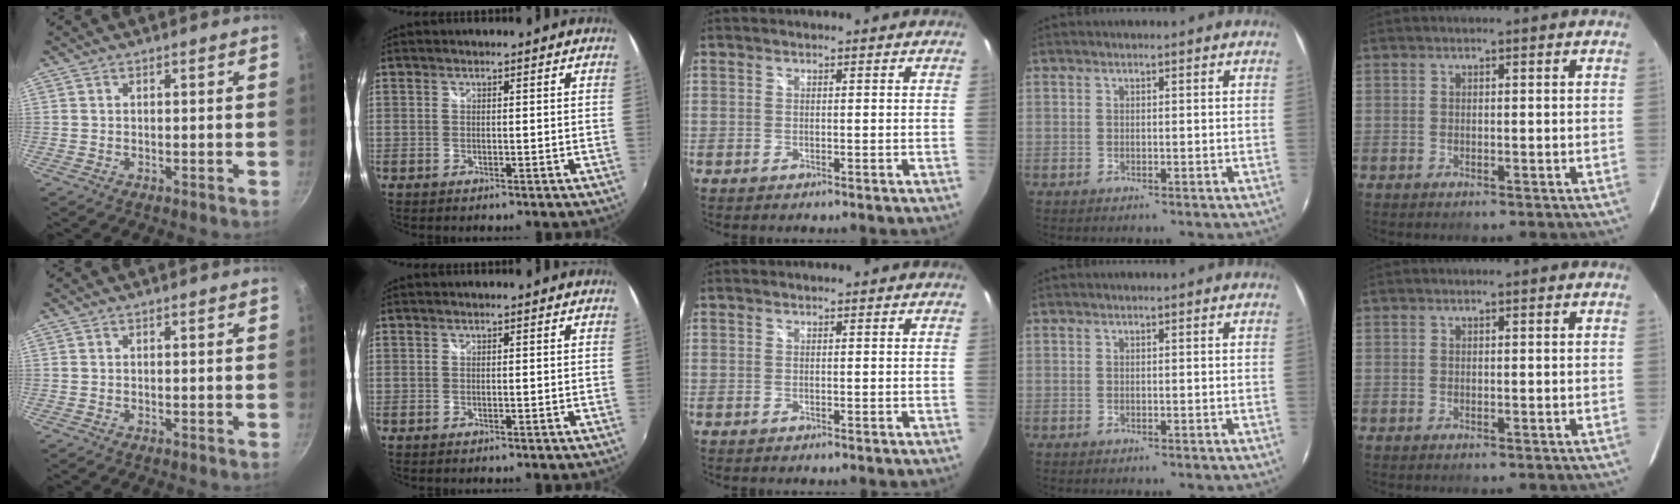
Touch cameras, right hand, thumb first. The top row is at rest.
{}